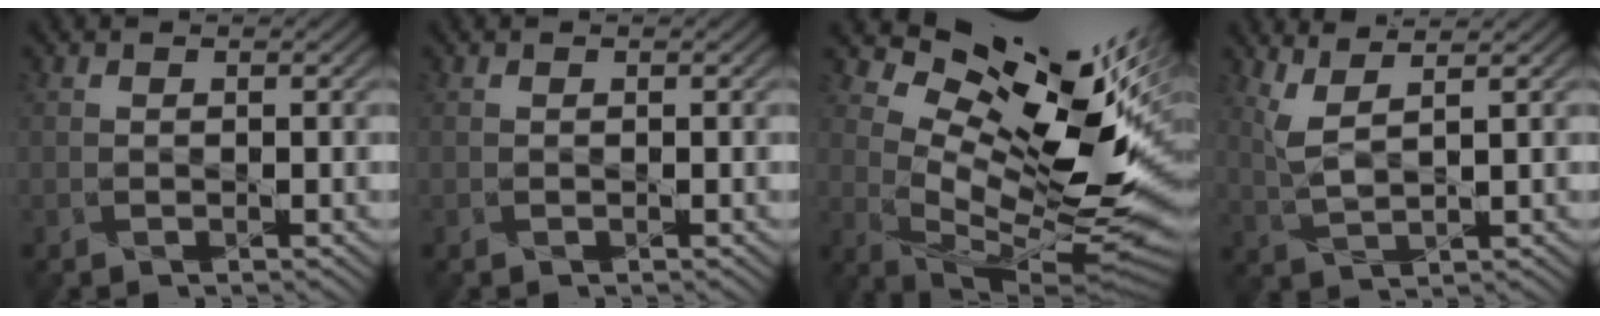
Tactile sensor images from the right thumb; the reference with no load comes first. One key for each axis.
{"total": 0.0}
{"total": 15.5, "fx": 6.5, "fy": 6.6, "fz": 12.5, "tx": -0.207, "ty": 0.002, "tz": 0.120}
{"total": 4.2, "fx": 2.9, "fy": 0.9, "fz": 2.9, "tx": -0.073, "ty": 0.002, "tz": 0.068}